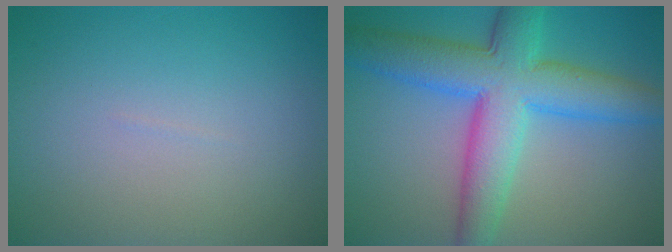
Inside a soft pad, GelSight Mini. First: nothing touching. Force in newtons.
{"total": 9.1, "press": 9.1, "slide": 0.1}